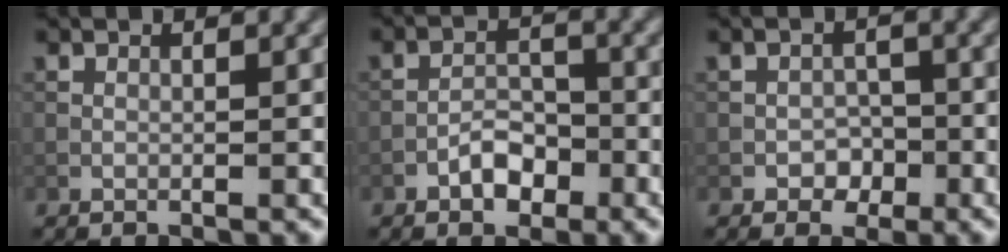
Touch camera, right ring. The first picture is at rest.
{"total": 2.7, "force": [-1.6, 1.5, 1.6], "torque": [-0.019, 0.010, -0.029]}
{"total": 1.9, "force": [-0.9, 1.6, 0.6], "torque": [-0.002, 0.002, -0.017]}